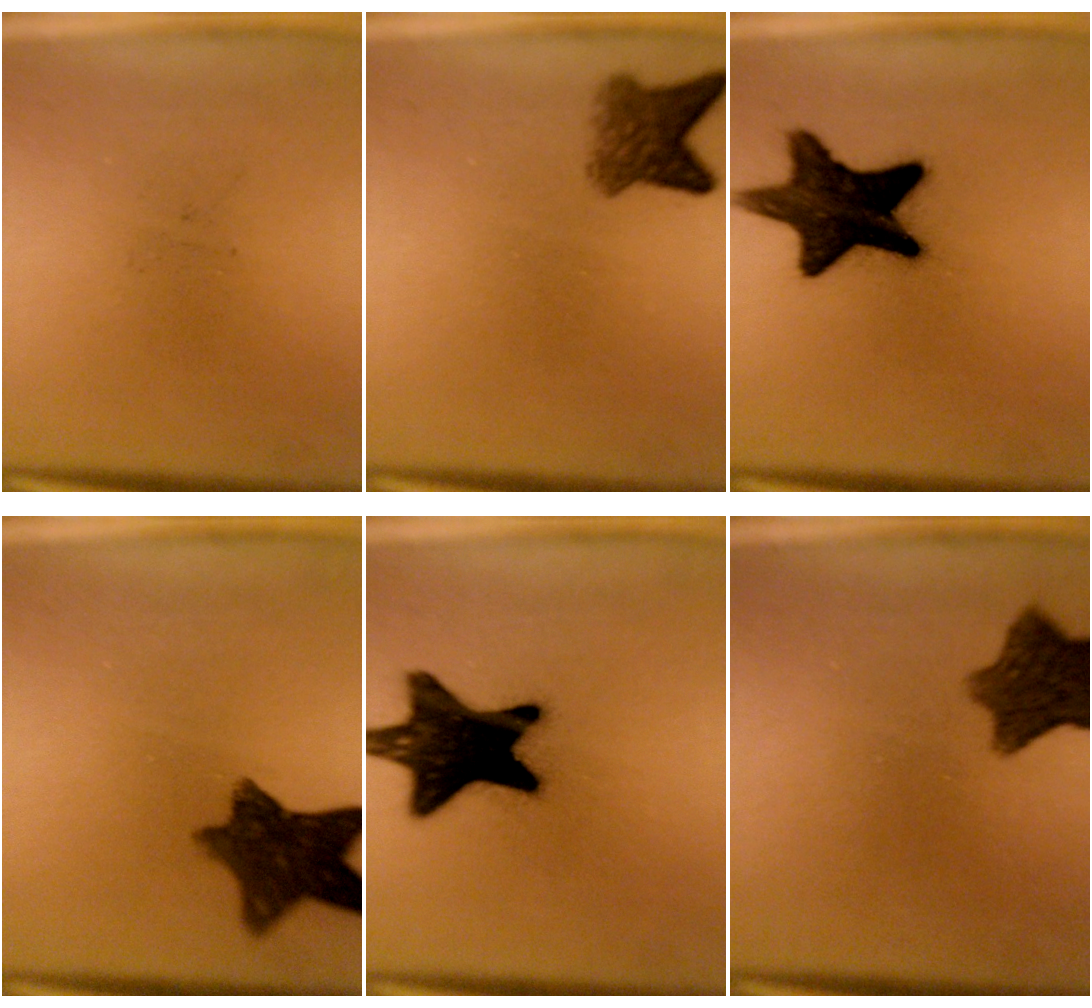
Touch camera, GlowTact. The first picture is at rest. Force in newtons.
{"total": 4.5}
{"total": 15.2}
{"total": 10.1}
{"total": 18.1}
{"total": 9.0}